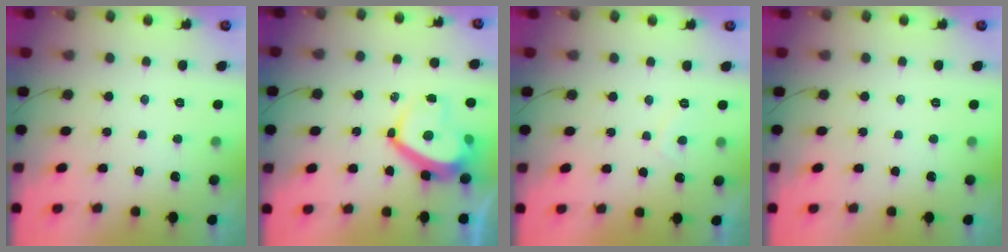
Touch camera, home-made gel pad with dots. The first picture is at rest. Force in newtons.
{"total": 8.8, "press": 8.7, "slide": 1.5}
{"total": 1.5, "press": 1.3, "slide": 0.7}
{"total": 0.0}